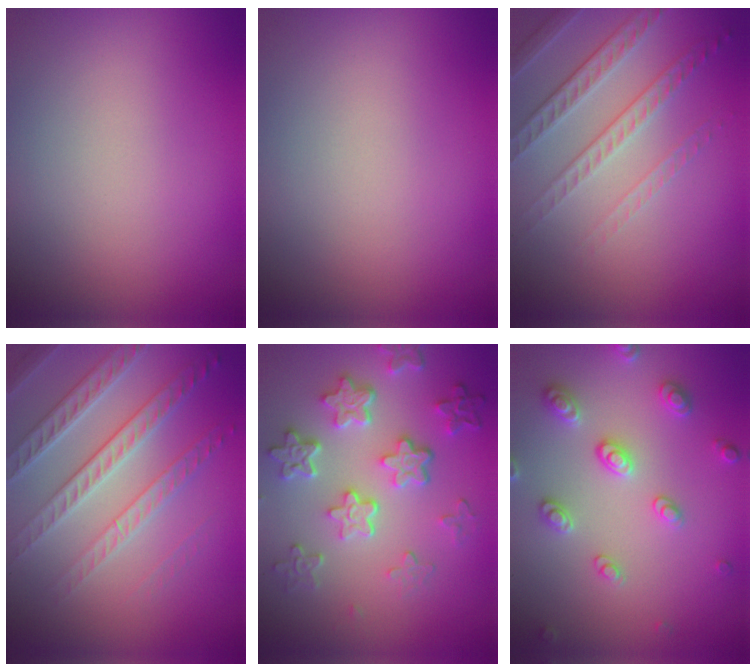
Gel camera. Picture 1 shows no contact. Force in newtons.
{"total": 0.0}
{"total": 5.0, "press": 3.2, "slide": 3.9}
{"total": 5.5, "press": 4.2, "slide": 3.5}
{"total": 6.0, "press": 4.4, "slide": 4.0}
{"total": 3.2, "press": 3.0, "slide": 0.9}